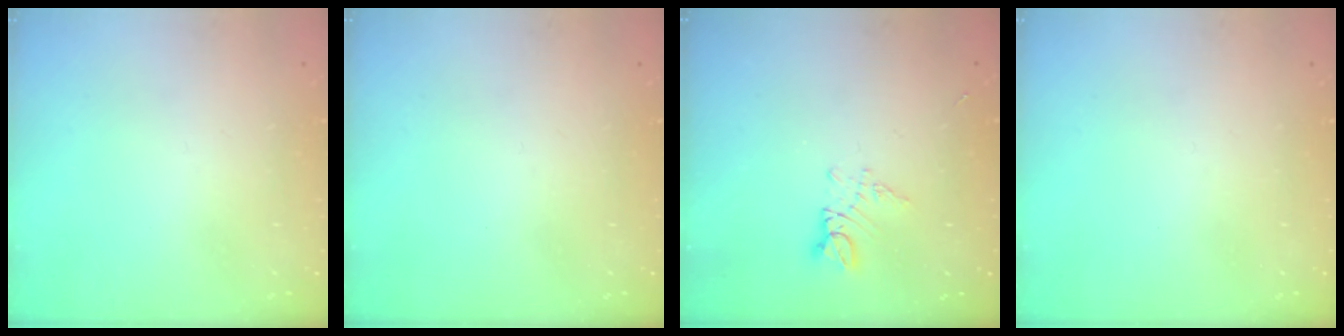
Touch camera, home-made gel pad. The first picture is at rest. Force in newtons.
{"total": 0.0}
{"total": 3.7, "press": 3.7, "slide": 0.5}
{"total": 0.0}